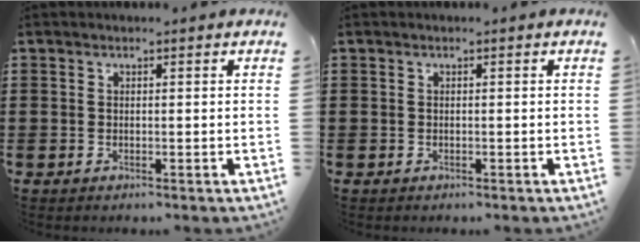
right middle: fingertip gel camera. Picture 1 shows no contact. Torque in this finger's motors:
{"motor_torque": [0.32, -0.21, 0.05, 0.03]}